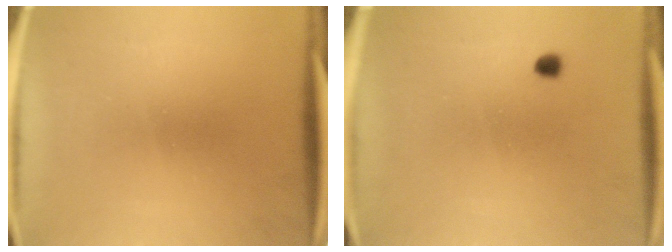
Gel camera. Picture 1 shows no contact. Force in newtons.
{"total": 1.0}